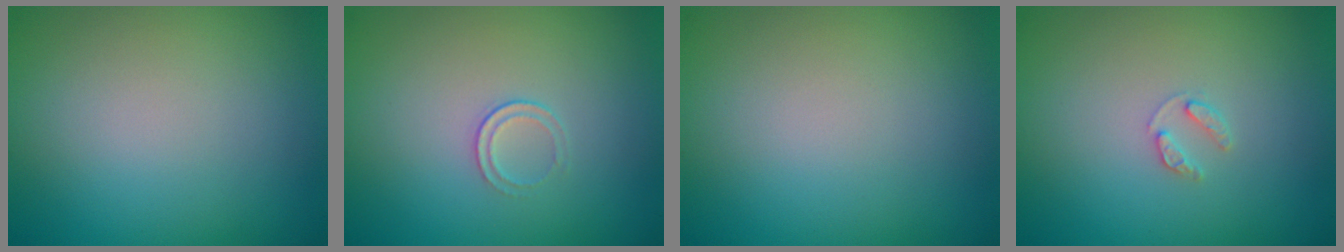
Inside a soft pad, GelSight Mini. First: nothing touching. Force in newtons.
{"total": 1.0, "press": 0.5, "slide": 0.9}
{"total": 0.0}
{"total": 1.1, "press": 1.1, "slide": 0.2}